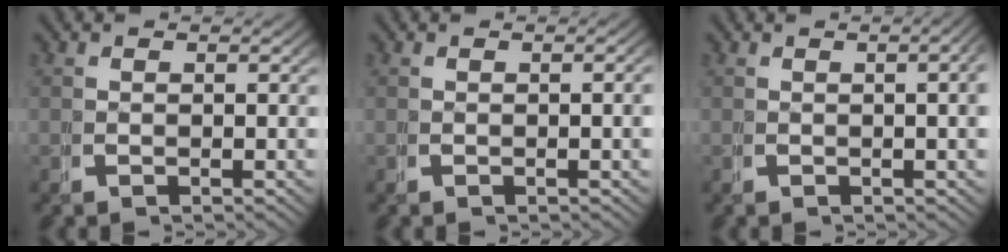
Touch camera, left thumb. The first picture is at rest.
{"total": 1.0, "force": [-0.1, 0.1, 1.0], "torque": [-0.016, 0.002, -0.001]}
{"total": 3.4, "force": [0.5, 1.0, 3.2], "torque": [-0.033, 0.013, 0.001]}